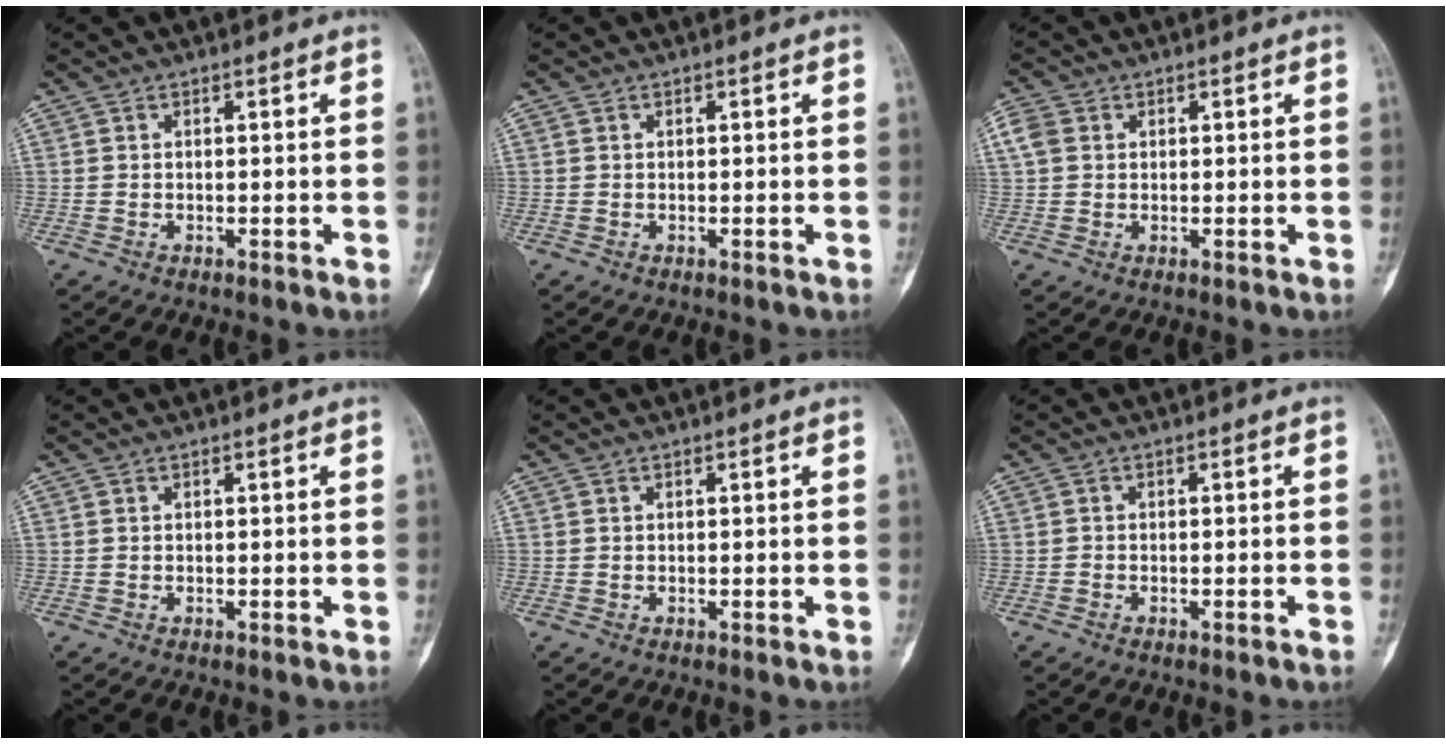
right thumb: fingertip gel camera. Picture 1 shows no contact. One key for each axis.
{"total": 0.0}
{"total": 3.3, "fx": 0.9, "fy": 2.7, "fz": 1.7, "tx": -0.043, "ty": 0.009, "tz": 0.017}
{"total": 0.0}
{"total": 0.0}
{"total": 0.7, "fx": -0.7, "fy": 0.1, "fz": 0.3, "tx": -0.009, "ty": 0.001, "tz": -0.012}